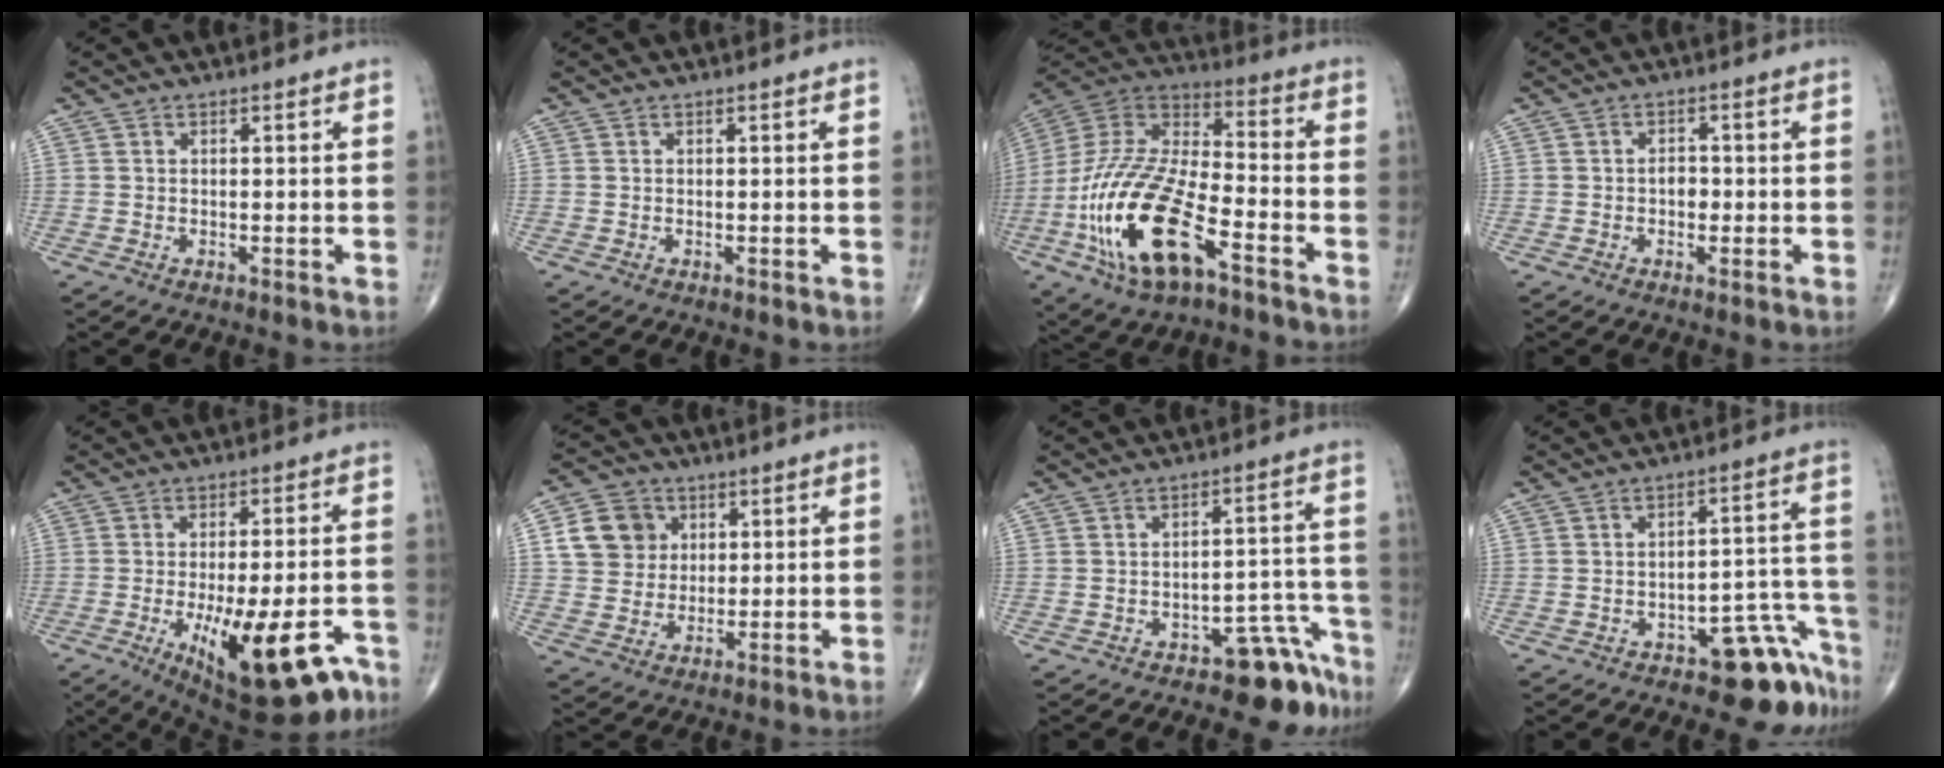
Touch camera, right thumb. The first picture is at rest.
{"total": 0.0}
{"total": 23.9, "force": [-10.1, 10.0, 19.2], "torque": [-0.425, 0.031, -0.185]}
{"total": 1.2, "force": [-0.4, 0.7, 0.9], "torque": [-0.012, 0.001, -0.007]}
{"total": 19.7, "force": [-9.5, 7.1, 15.7], "torque": [-0.186, 0.023, -0.125]}
{"total": 9.3, "force": [2.7, 8.1, 3.6], "torque": [-0.042, -0.003, 0.048]}
{"total": 7.8, "force": [-6.2, 3.4, 3.3], "torque": [-0.002, 0.086, -0.086]}
{"total": 10.2, "force": [-7.5, 4.3, 5.5], "torque": [-0.016, 0.090, -0.100]}